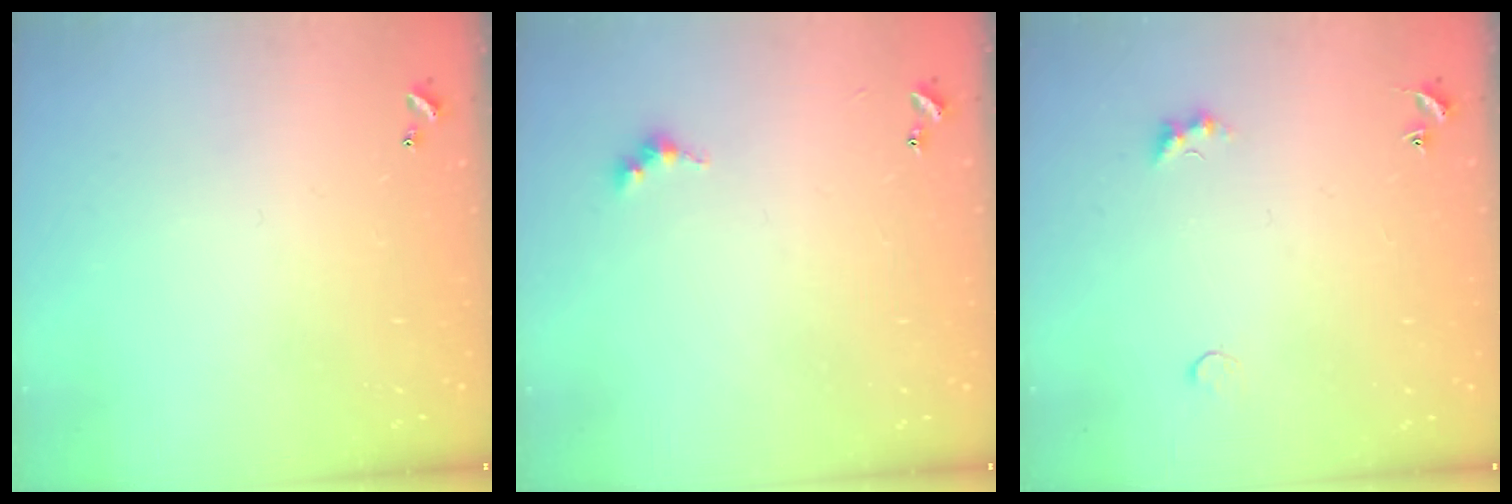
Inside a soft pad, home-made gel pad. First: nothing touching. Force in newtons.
{"total": 4.6, "press": 4.5, "slide": 0.7}
{"total": 1.9, "press": 1.9, "slide": 0.5}